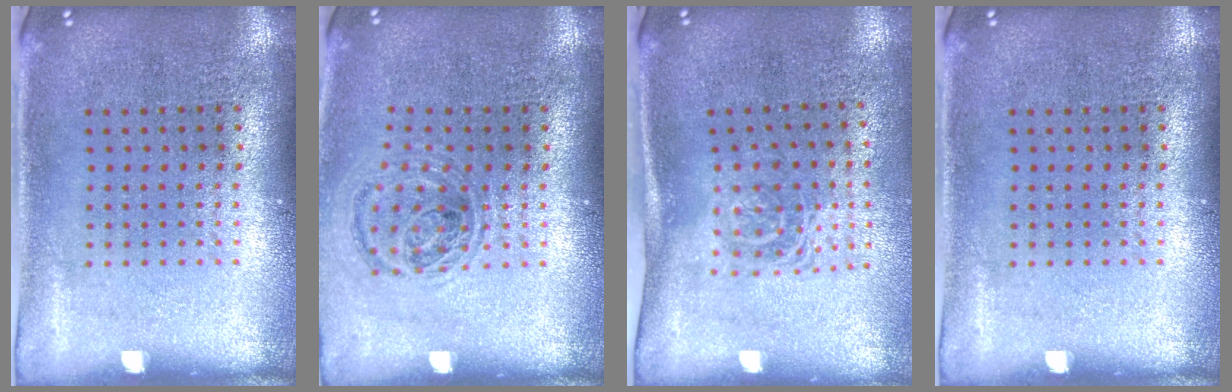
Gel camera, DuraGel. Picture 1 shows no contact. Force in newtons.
{"total": 1.0, "press": 0.9, "slide": 0.2}
{"total": 1.6, "press": 1.2, "slide": 1.1}
{"total": 0.0}